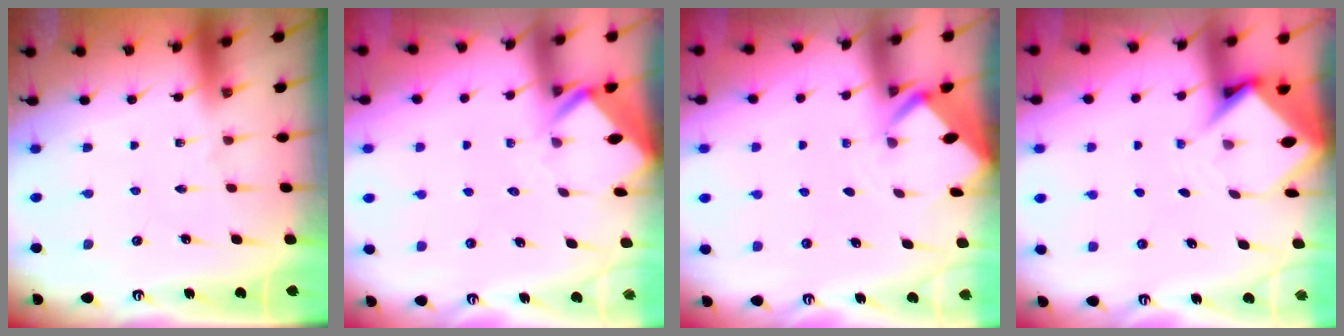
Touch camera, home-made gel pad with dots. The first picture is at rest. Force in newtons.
{"total": 3.0, "press": 3.0, "slide": 0.3}
{"total": 1.8, "press": 1.8, "slide": 0.1}
{"total": 5.0, "press": 5.0, "slide": 0.3}